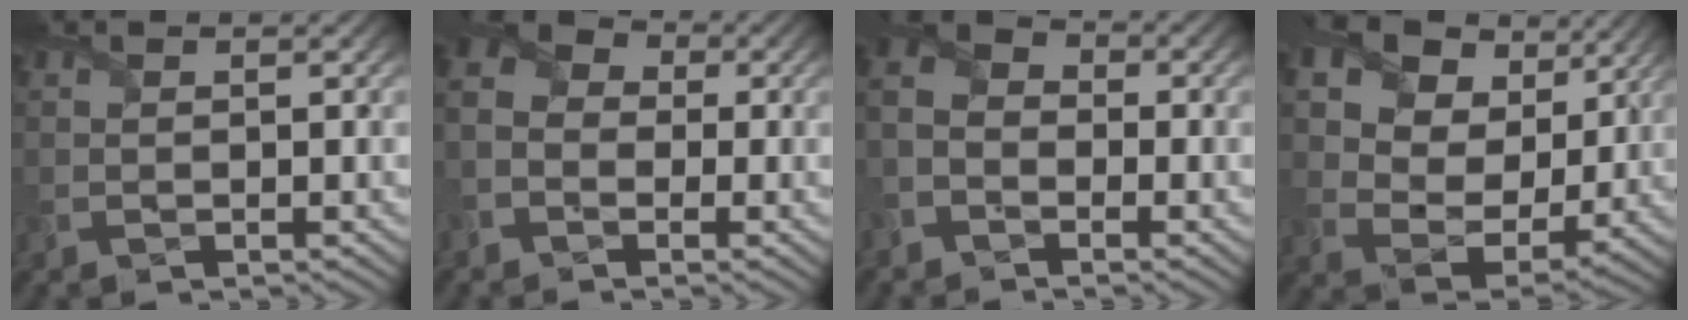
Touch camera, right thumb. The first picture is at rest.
{"total": 6.5, "force": [-2.0, 5.2, 3.3], "torque": [-0.086, -0.006, -0.049]}
{"total": 5.6, "force": [-3.1, 3.8, 2.8], "torque": [-0.068, -0.003, -0.064]}
{"total": 15.4, "force": [7.5, 10.3, 8.5], "torque": [-0.202, 0.028, 0.136]}